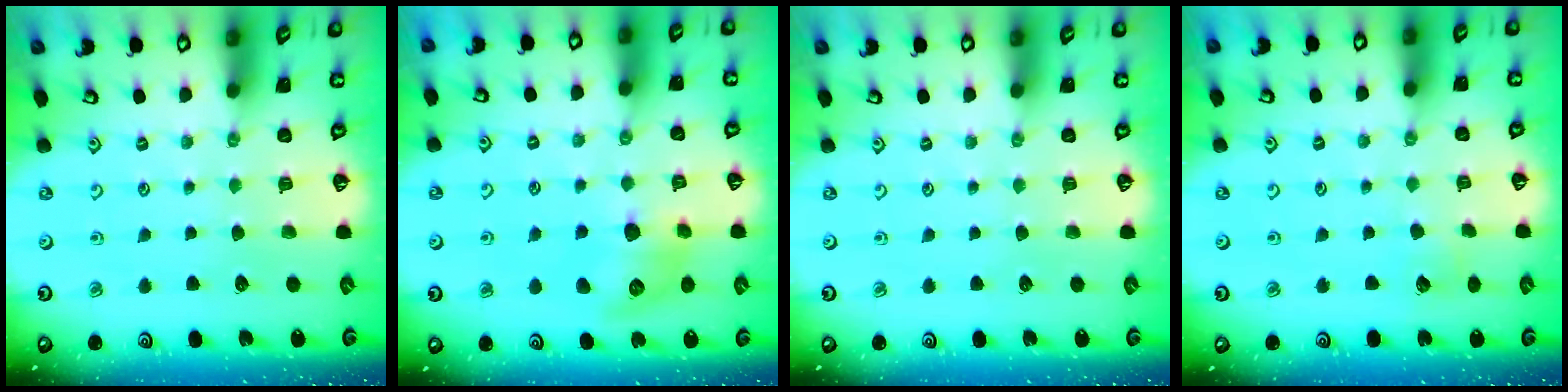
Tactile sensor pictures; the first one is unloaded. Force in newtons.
{"total": 12.2, "press": 12.1, "slide": 0.9}
{"total": 0.0}
{"total": 2.9, "press": 2.9, "slide": 0.2}